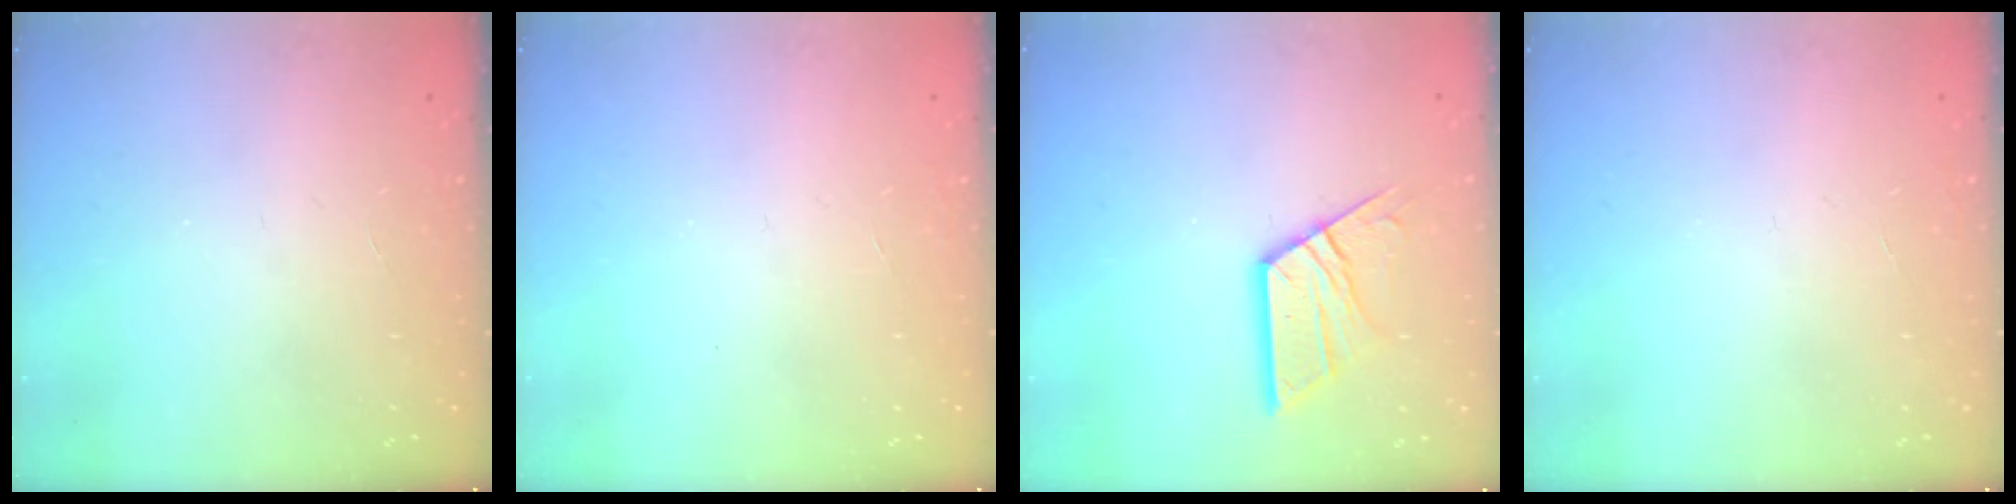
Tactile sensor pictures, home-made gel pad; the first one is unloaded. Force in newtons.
{"total": 0.0}
{"total": 12.3, "press": 12.3, "slide": 1.2}
{"total": 0.0}